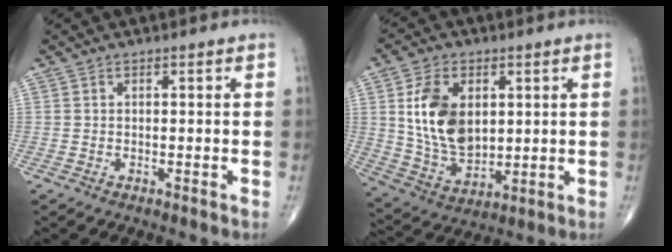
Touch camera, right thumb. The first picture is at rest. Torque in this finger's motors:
{"motor_torque": [-0.39, 2.03, 1.55, 0.46, 0.13]}